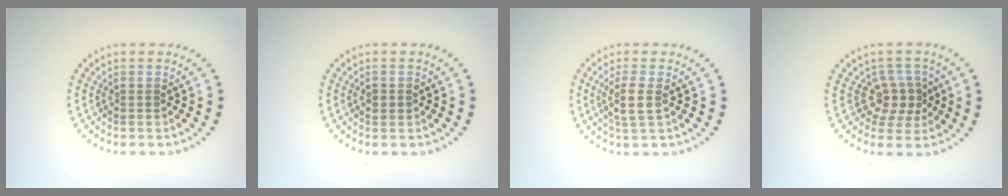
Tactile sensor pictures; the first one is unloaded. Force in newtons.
{"total": 1.2, "press": 1.1, "slide": 0.2}
{"total": 2.4, "press": 2.0, "slide": 1.2}
{"total": 2.9, "press": 2.5, "slide": 1.3}